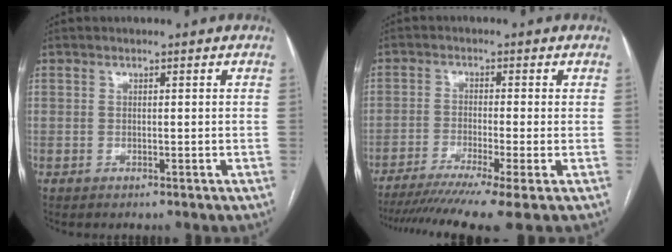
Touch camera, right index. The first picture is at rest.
{"total": 11.9, "force": [-8.9, -1.2, 7.9], "torque": [-0.123, -0.024, -0.138]}